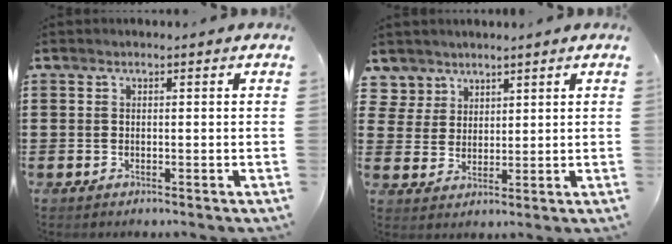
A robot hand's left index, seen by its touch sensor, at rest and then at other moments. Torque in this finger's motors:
{"motor_torque": [0.04, 0.20, -0.12, -0.07]}